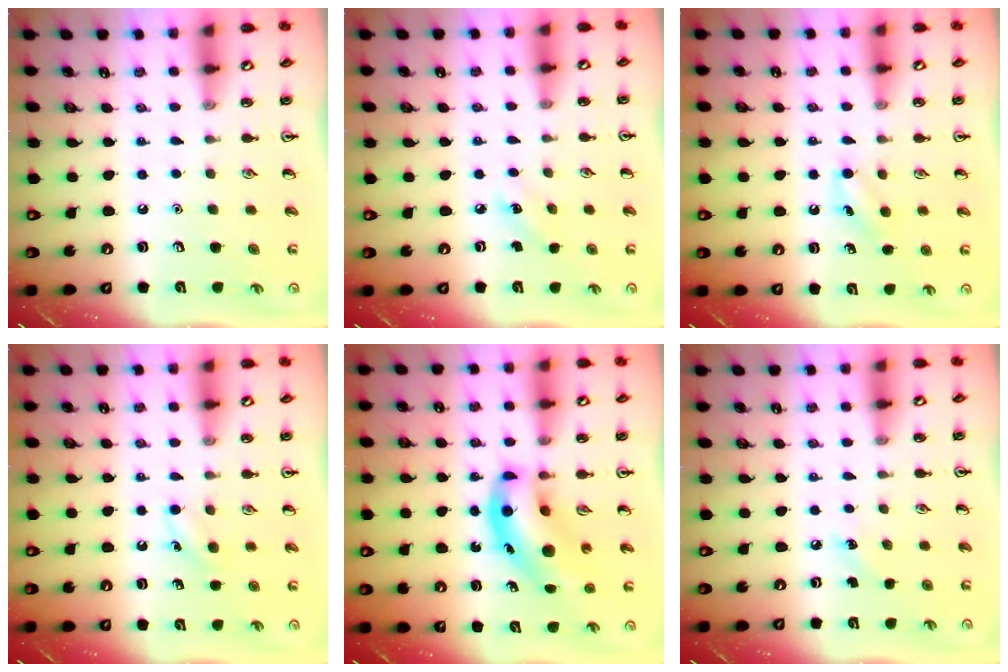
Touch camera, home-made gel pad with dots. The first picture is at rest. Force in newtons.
{"total": 4.2, "press": 4.0, "slide": 1.4}
{"total": 5.0, "press": 4.7, "slide": 1.7}
{"total": 3.8, "press": 3.6, "slide": 1.2}
{"total": 12.1, "press": 11.6, "slide": 3.4}
{"total": 4.3, "press": 4.0, "slide": 1.5}